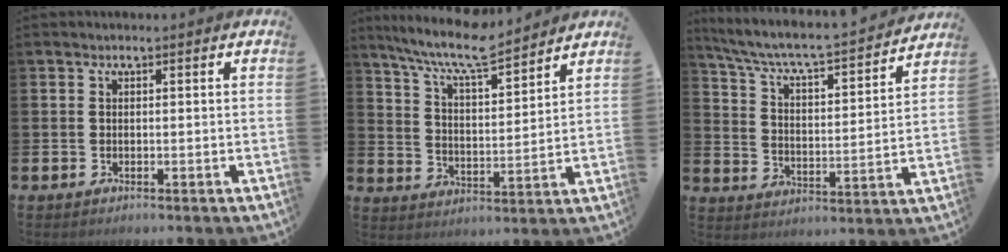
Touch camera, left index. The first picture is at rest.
{"total": 8.7, "force": [7.9, 0.9, 3.5], "torque": [-0.088, -0.047, 0.140]}
{"total": 6.3, "force": [5.8, 0.6, 2.3], "torque": [-0.078, -0.048, 0.092]}